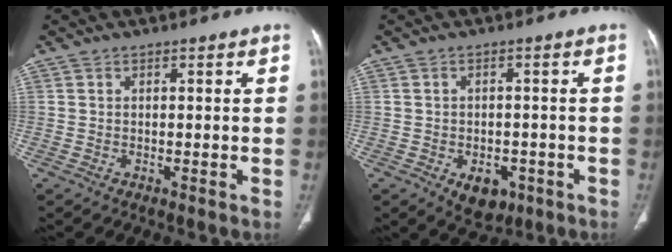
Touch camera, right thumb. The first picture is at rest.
{"total": 6.0, "force": [-2.7, 4.0, 3.6], "torque": [-0.031, 0.010, -0.026]}